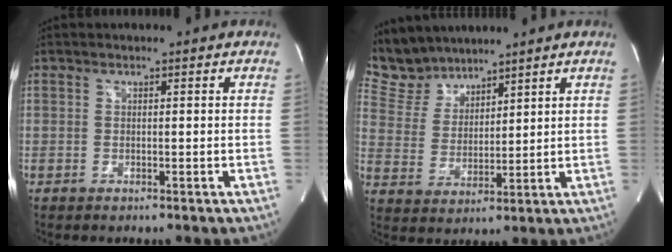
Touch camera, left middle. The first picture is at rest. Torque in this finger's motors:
{"motor_torque": [0.05, -0.04, 0.11, -0.03]}